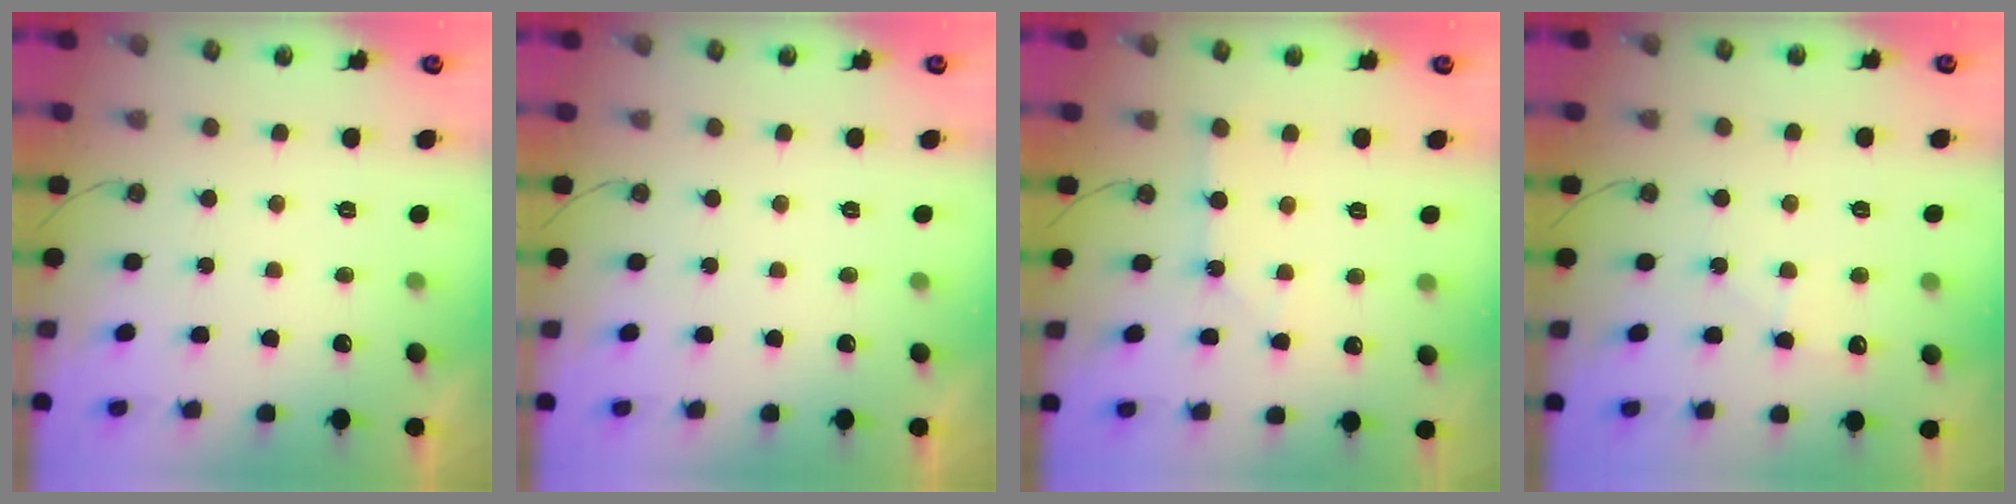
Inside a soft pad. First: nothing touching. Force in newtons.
{"total": 0.0}
{"total": 0.9, "press": 0.8, "slide": 0.2}
{"total": 6.6, "press": 6.5, "slide": 0.9}